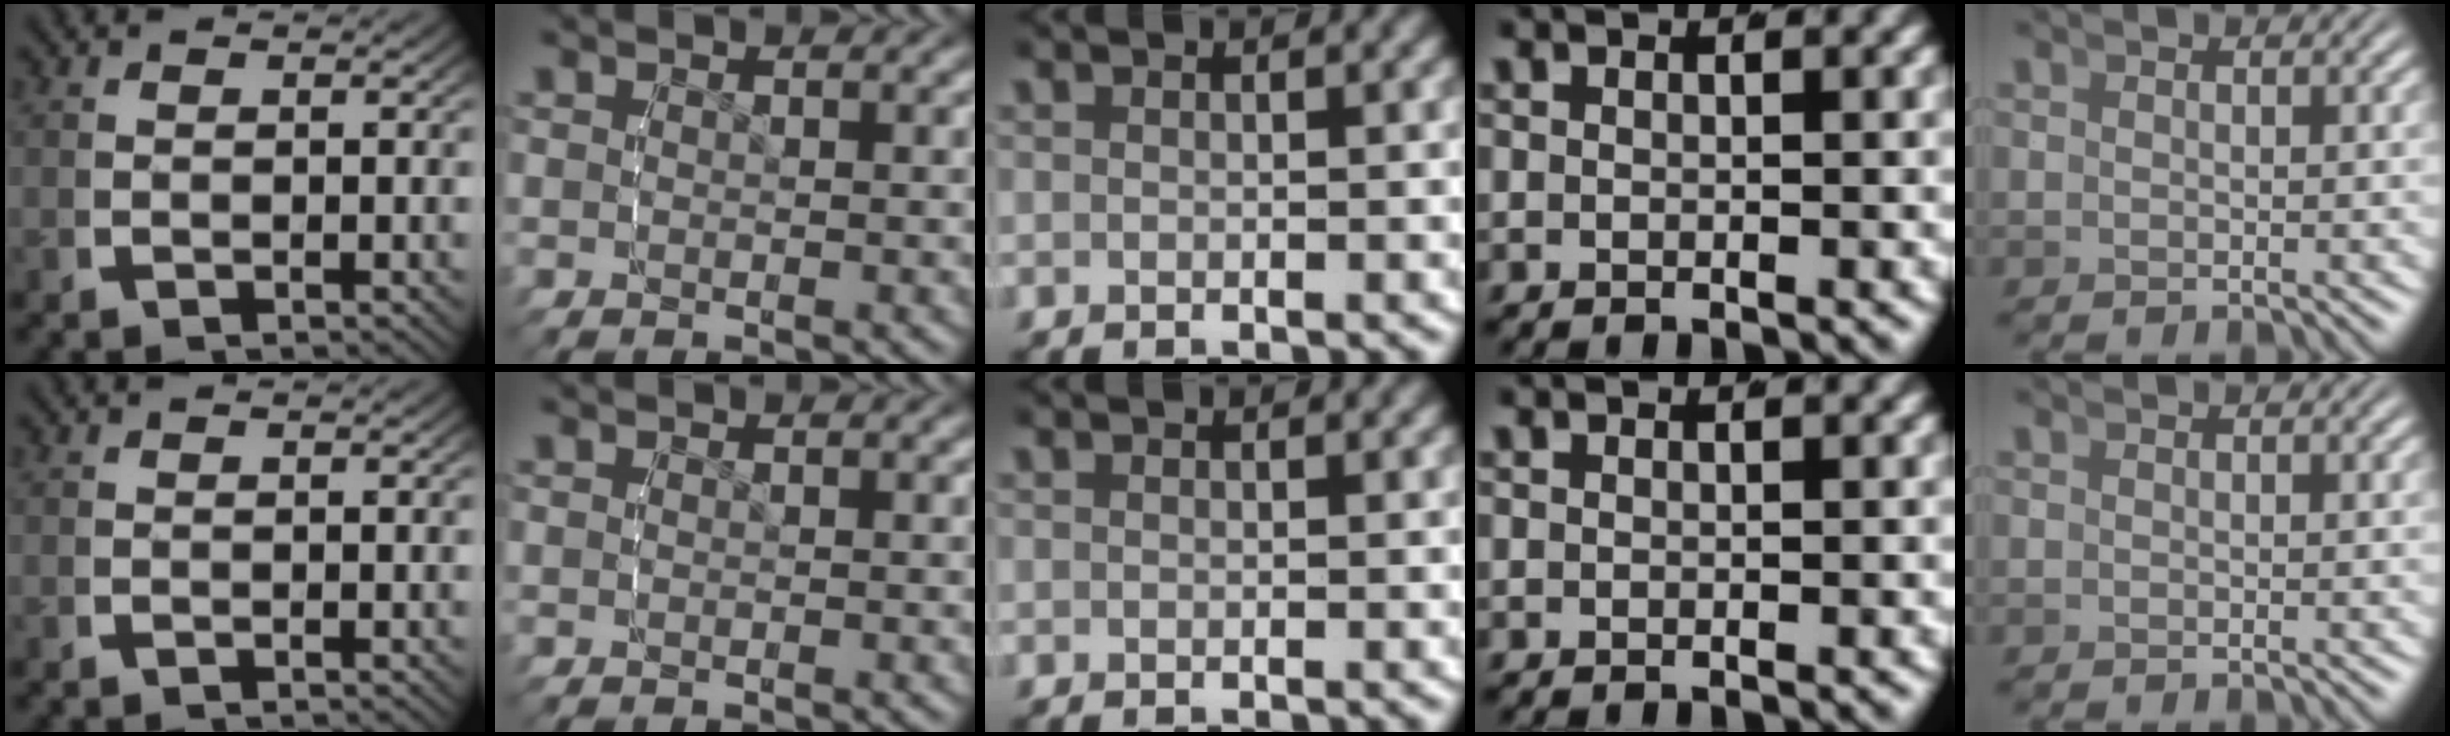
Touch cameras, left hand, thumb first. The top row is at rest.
{}